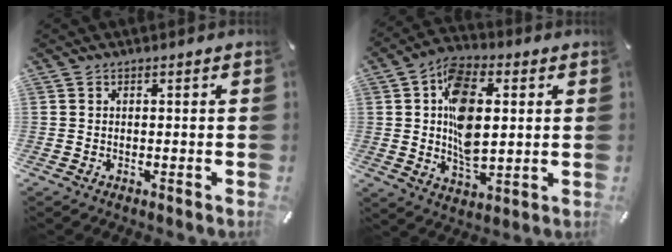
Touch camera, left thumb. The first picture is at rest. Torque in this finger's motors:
{"motor_torque": [2.53, 2.42, 1.53, -0.36, 0.47]}